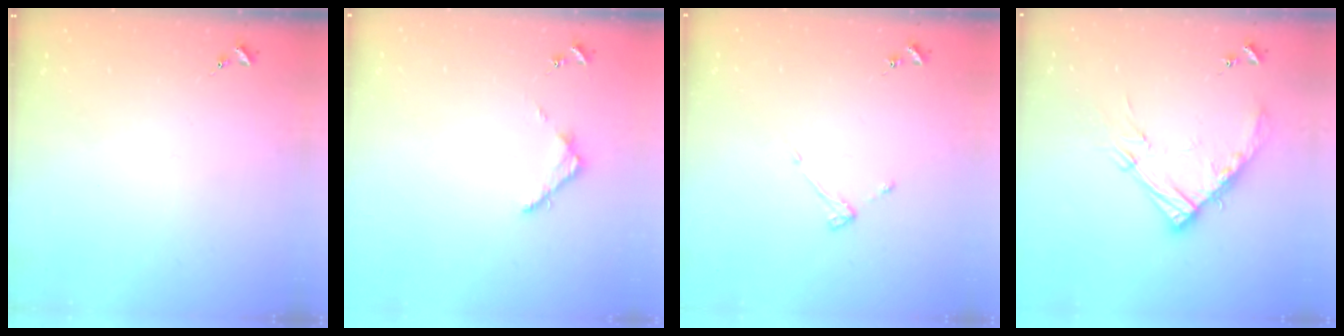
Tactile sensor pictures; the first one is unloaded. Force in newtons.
{"total": 3.6, "press": 3.6, "slide": 0.3}
{"total": 3.0, "press": 3.0, "slide": 0.6}
{"total": 15.1, "press": 15.1, "slide": 1.5}